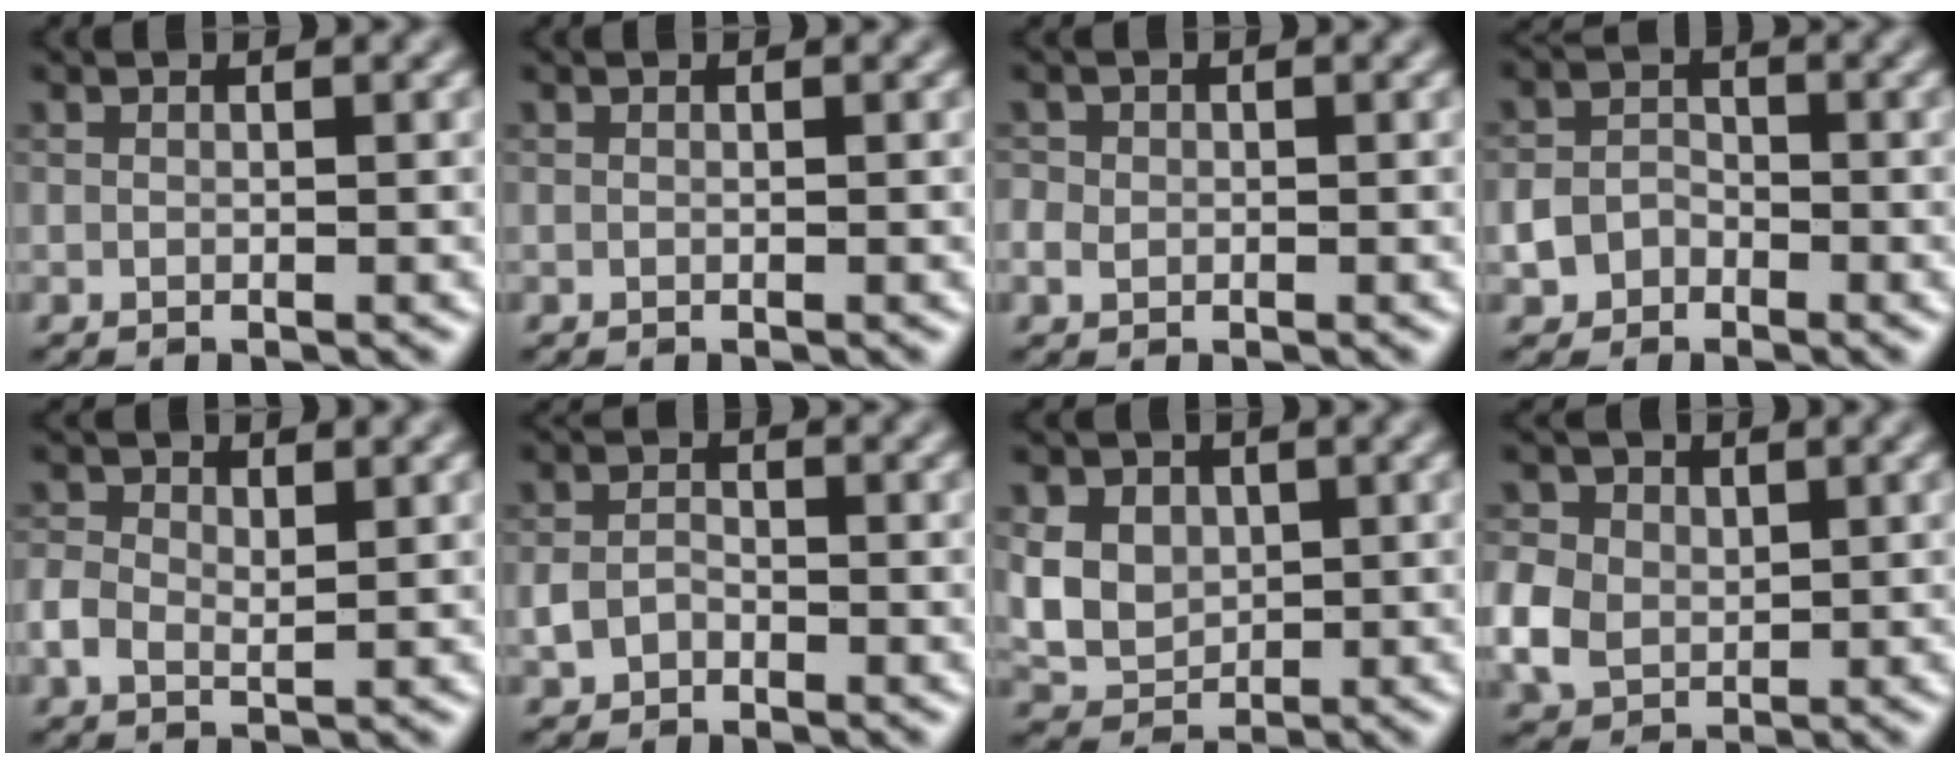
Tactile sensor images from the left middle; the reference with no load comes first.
{"total": 0.0}
{"total": 1.6, "force": [-0.1, 1.5, 0.6], "torque": [-0.008, -0.002, 0.001]}
{"total": 2.7, "force": [-1.3, 2.1, 1.0], "torque": [-0.006, 0.003, -0.031]}
{"total": 2.3, "force": [0.1, 1.6, 1.6], "torque": [-0.036, -0.001, 0.000]}
{"total": 1.7, "force": [-0.7, 1.3, 0.9], "torque": [-0.021, 0.002, -0.018]}
{"total": 7.0, "force": [2.0, 5.7, 3.5], "torque": [-0.069, 0.025, 0.029]}
{"total": 5.0, "force": [0.5, 4.3, 2.5], "torque": [-0.069, 0.009, 0.004]}